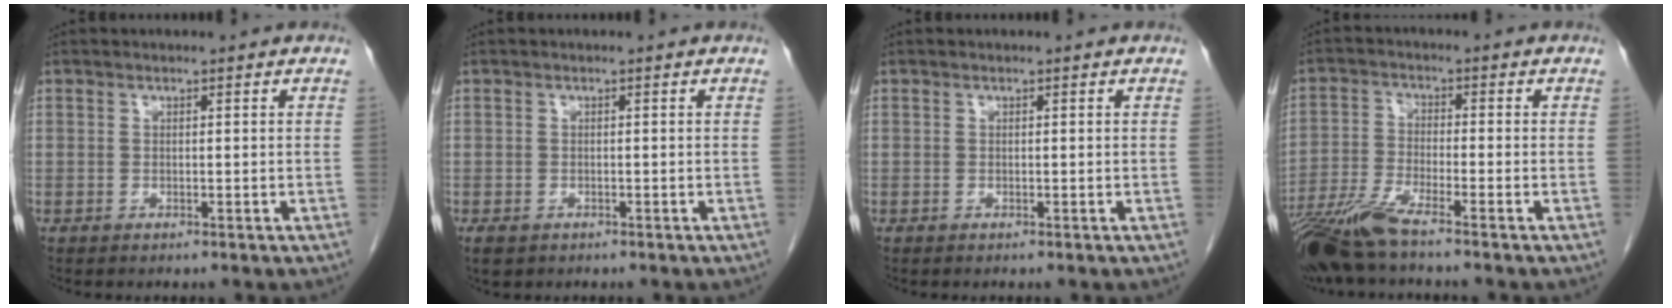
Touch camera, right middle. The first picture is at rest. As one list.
[{"total": 1.7, "force": [-0.9, 1.2, 0.9], "torque": [-0.019, -0.001, -0.007]}, {"total": 0.0}, {"total": 8.4, "force": [-6.6, -0.1, 5.1], "torque": [-0.104, -0.029, -0.131]}]